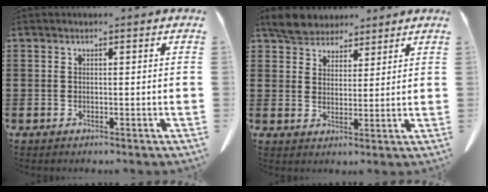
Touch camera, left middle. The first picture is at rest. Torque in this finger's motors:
{"motor_torque": [0.03, -0.02, 0.07, 0.03]}